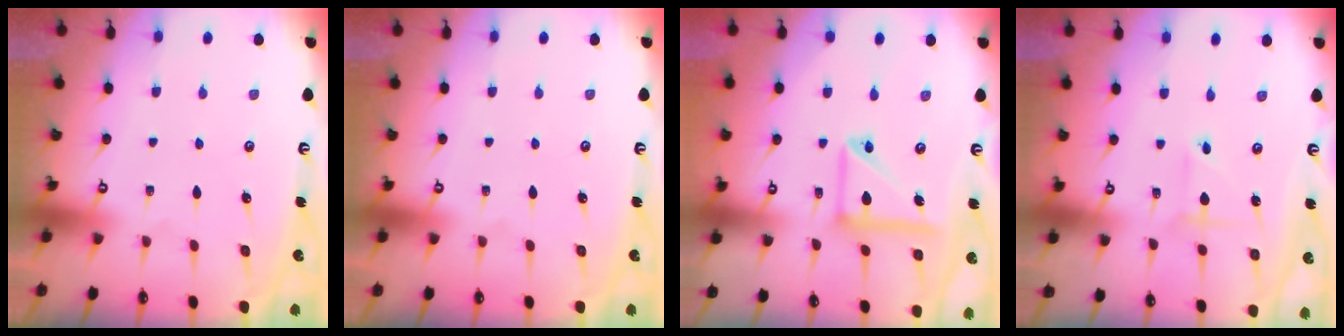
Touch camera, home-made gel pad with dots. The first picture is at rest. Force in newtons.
{"total": 0.0}
{"total": 14.1, "press": 13.9, "slide": 2.3}
{"total": 2.6, "press": 2.6, "slide": 0.0}